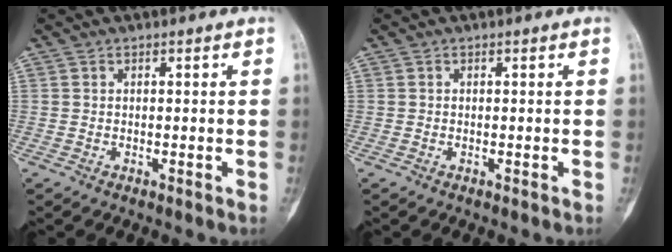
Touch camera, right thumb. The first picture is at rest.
{"total": 0.0}